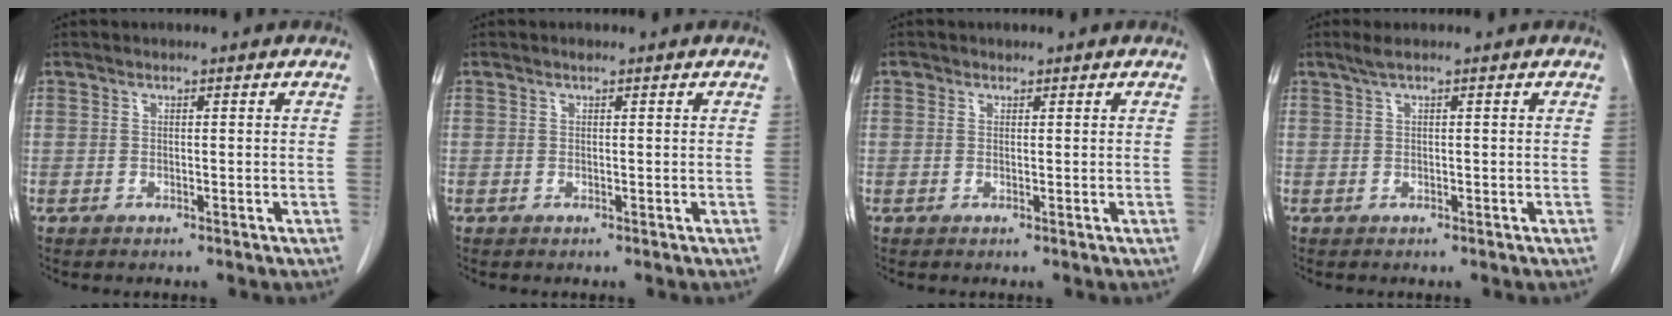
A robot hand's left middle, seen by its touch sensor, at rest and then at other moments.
{"total": 0.0}
{"total": 0.6, "force": [0.3, 0.5, 0.0], "torque": [0.002, -0.001, 0.003]}
{"total": 1.3, "force": [0.8, -0.1, 1.1], "torque": [-0.030, 0.015, 0.018]}